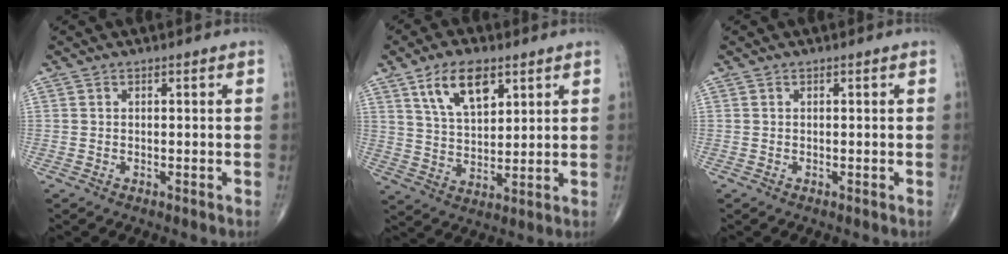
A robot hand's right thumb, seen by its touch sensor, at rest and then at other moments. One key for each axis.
{"total": 10.6, "fx": 5.6, "fy": 5.2, "fz": 7.3, "tx": -0.116, "ty": -0.026, "tz": 0.109}
{"total": 0.0}